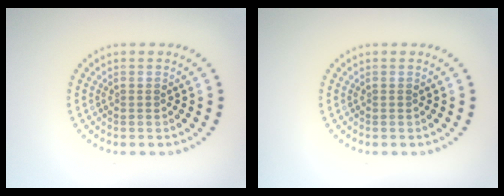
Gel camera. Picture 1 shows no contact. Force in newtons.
{"total": 0.0}